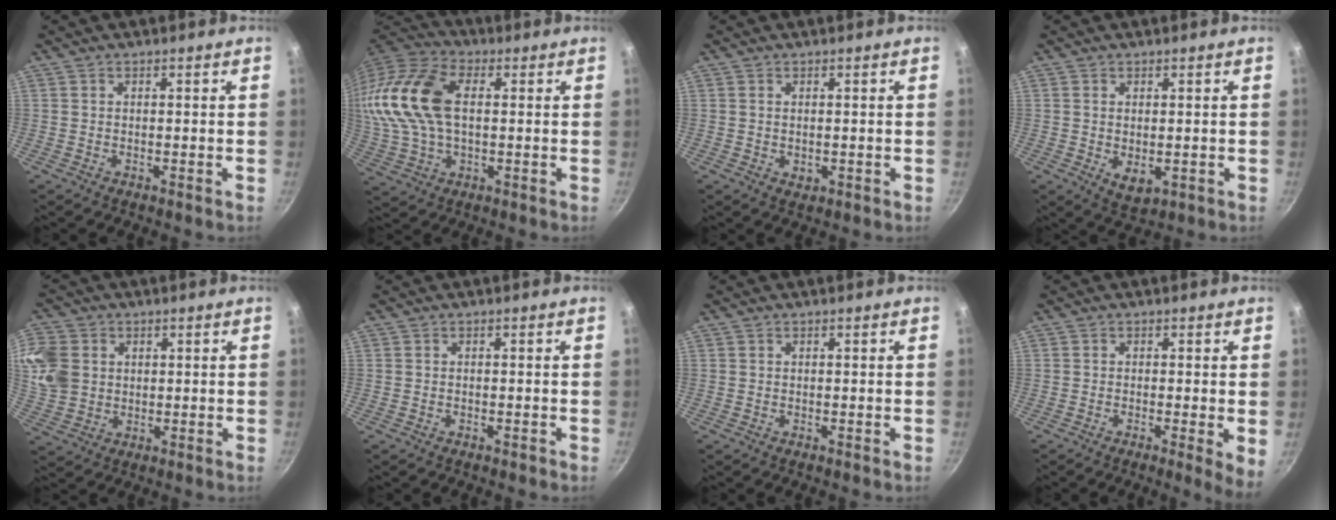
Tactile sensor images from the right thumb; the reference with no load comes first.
{"total": 18.6, "force": [2.9, 11.3, 14.5], "torque": [-0.294, 0.022, 0.044]}
{"total": 1.6, "force": [0.0, 1.0, 1.2], "torque": [-0.016, -0.003, 0.001]}
{"total": 4.4, "force": [-0.3, 2.5, 3.6], "torque": [-0.056, -0.016, 0.000]}
{"total": 12.4, "force": [2.6, 10.5, 6.1], "torque": [-0.132, -0.003, 0.050]}
{"total": 0.5, "force": [-0.4, 0.2, 0.3], "torque": [-0.006, 0.003, -0.005]}
{"total": 0.0}
{"total": 4.3, "force": [-0.6, 0.7, 4.2], "torque": [-0.049, -0.008, -0.010]}